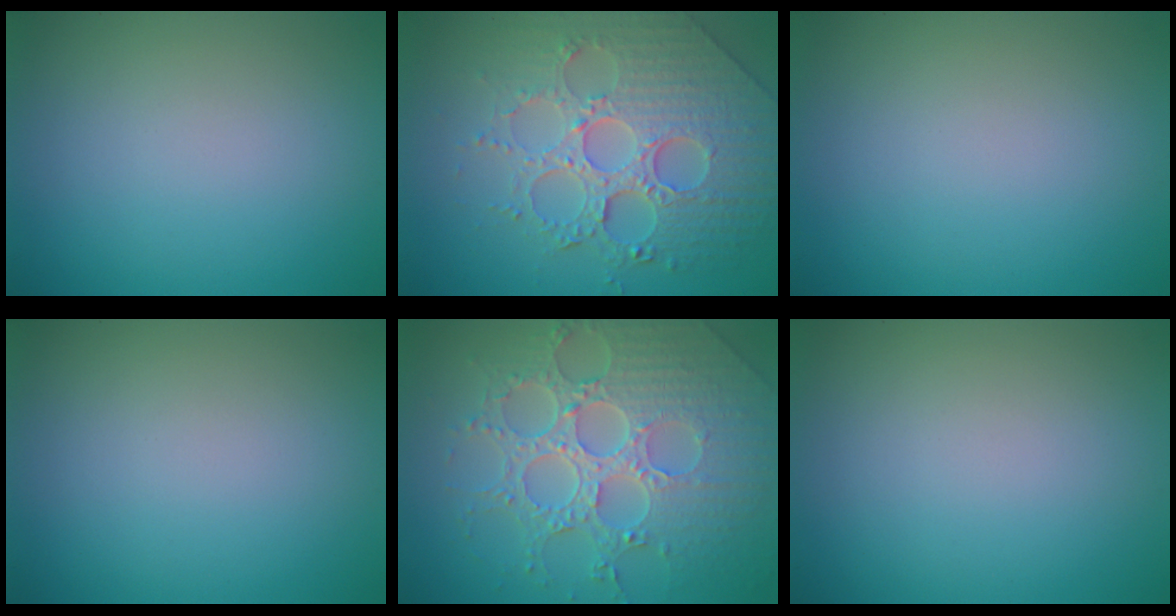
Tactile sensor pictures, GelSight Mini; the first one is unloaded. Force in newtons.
{"total": 8.1, "press": 6.0, "slide": 5.5}
{"total": 0.0}
{"total": 0.0}
{"total": 8.3, "press": 6.2, "slide": 5.5}
{"total": 0.0}